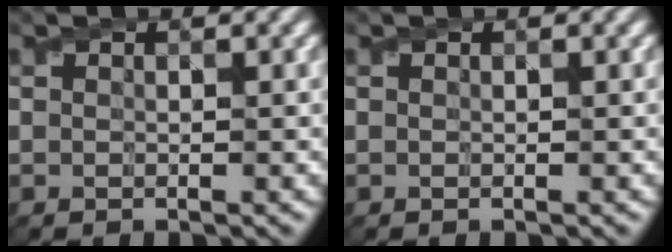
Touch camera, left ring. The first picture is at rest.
{"total": 0.0}